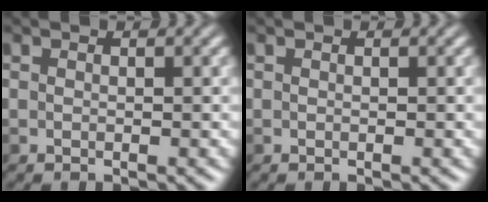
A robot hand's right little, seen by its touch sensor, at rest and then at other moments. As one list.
[{"total": 0.0}]